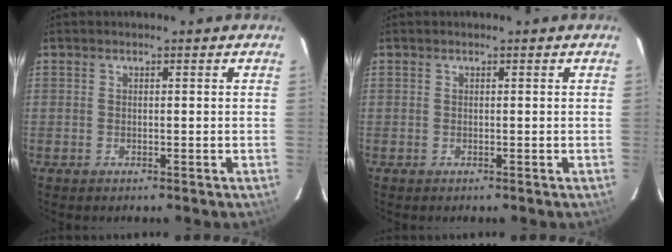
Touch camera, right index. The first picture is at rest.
{"total": 0.0}